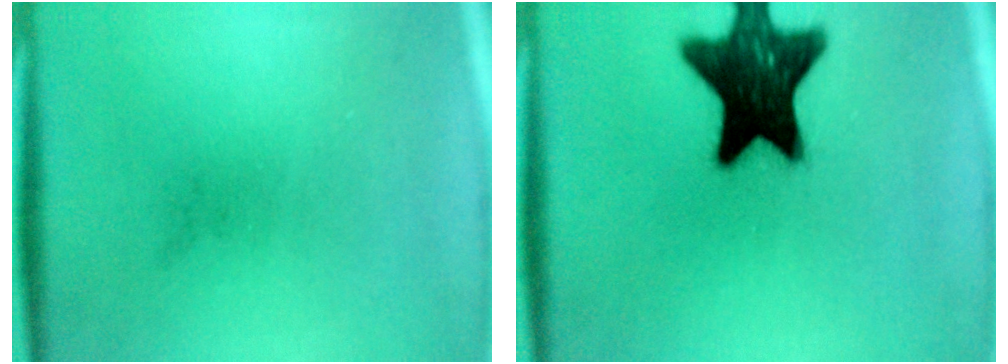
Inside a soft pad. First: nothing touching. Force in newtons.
{"total": 17.8}